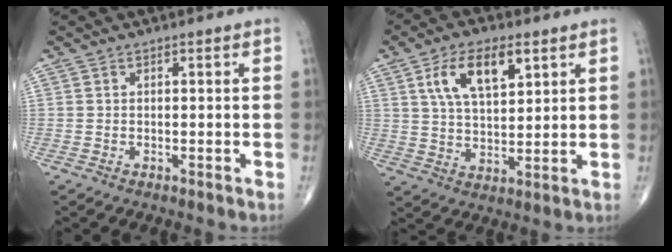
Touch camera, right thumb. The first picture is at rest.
{"total": 11.0, "force": [4.8, 5.1, 8.4], "torque": [-0.137, -0.013, 0.091]}